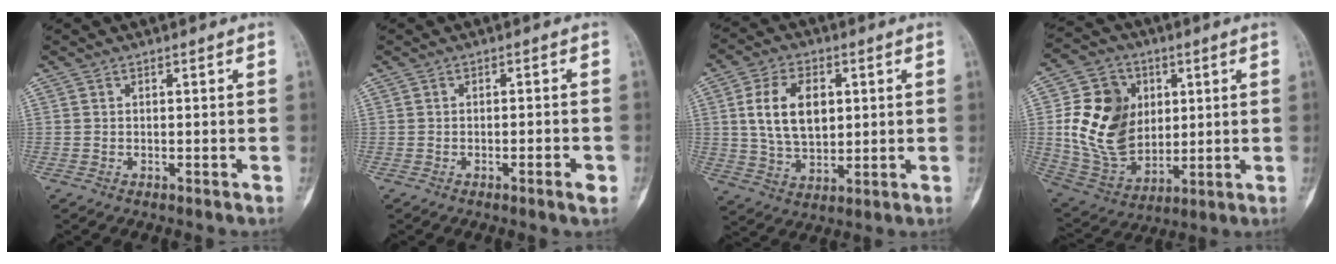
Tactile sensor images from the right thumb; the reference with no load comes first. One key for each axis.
{"total": 2.6, "fx": -1.2, "fy": 0.4, "fz": 2.2, "tx": -0.039, "ty": 0.004, "tz": -0.016}
{"total": 11.9, "fx": 2.5, "fy": 7.5, "fz": 8.9, "tx": -0.139, "ty": -0.009, "tz": 0.050}
{"total": 18.8, "fx": 2.9, "fy": 14.2, "fz": 12.1, "tx": -0.187, "ty": -0.009, "tz": 0.068}